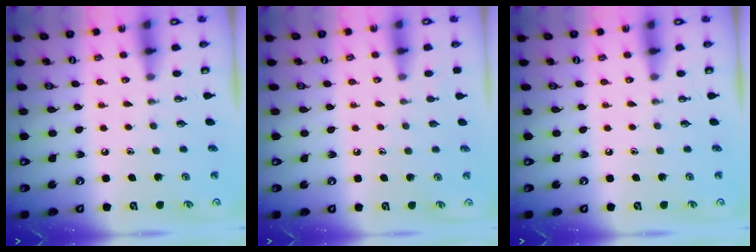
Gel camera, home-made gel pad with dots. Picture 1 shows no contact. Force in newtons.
{"total": 2.5, "press": 2.5, "slide": 0.3}
{"total": 0.0}